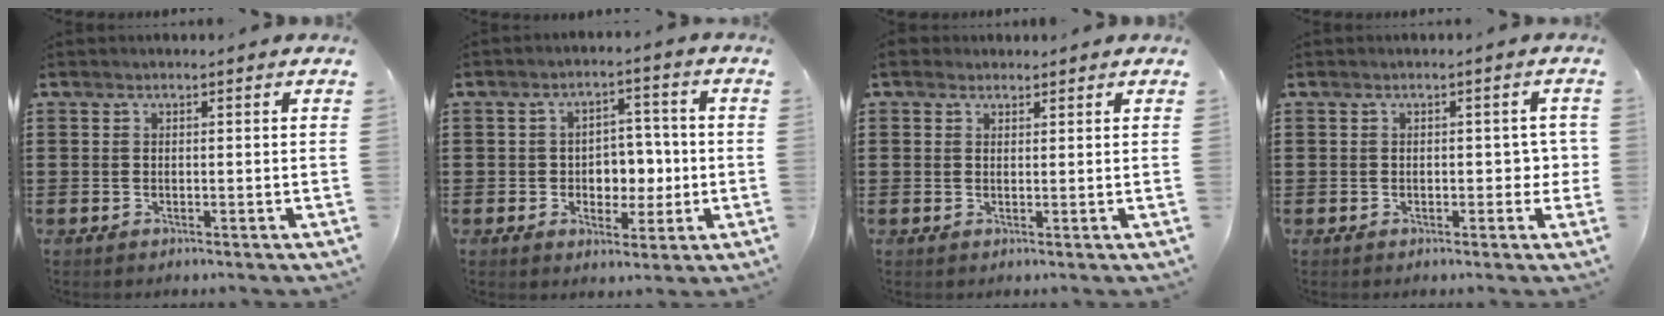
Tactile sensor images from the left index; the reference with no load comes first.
{"total": 5.3, "force": [-0.5, 4.5, 2.8], "torque": [-0.052, 0.006, -0.016]}
{"total": 1.6, "force": [1.4, 0.8, 0.2], "torque": [-0.008, 0.007, 0.027]}
{"total": 3.3, "force": [0.0, 1.7, 2.8], "torque": [-0.045, 0.005, -0.003]}